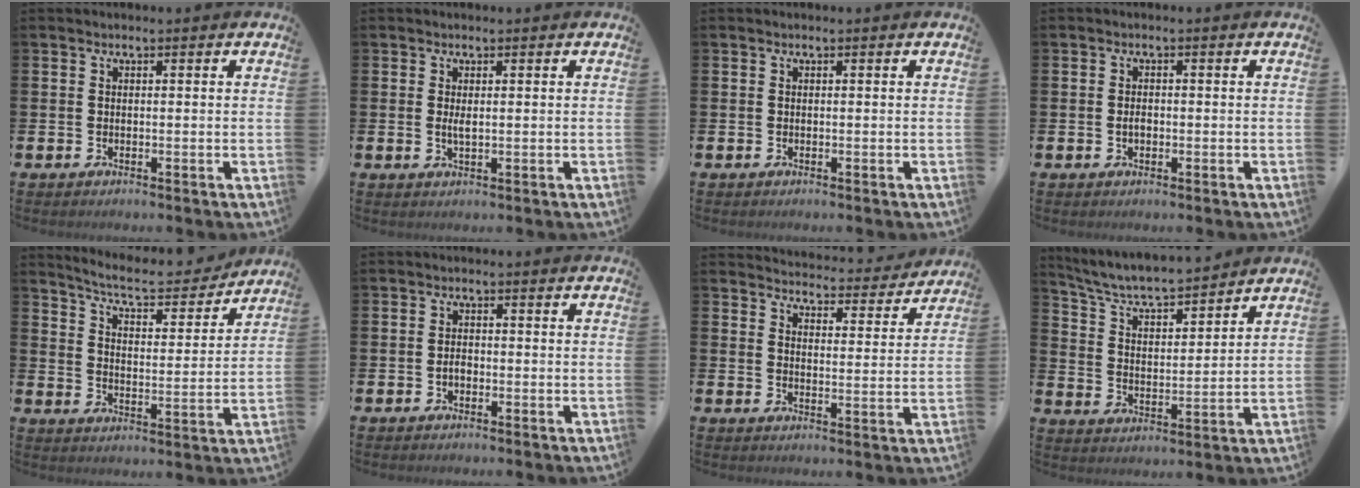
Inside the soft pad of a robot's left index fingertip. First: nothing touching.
{"total": 1.4, "force": [0.3, 0.4, 1.3], "torque": [-0.016, -0.003, 0.002]}
{"total": 0.0}
{"total": 1.4, "force": [-0.3, 0.8, 1.0], "torque": [-0.018, 0.005, -0.007]}
{"total": 7.1, "force": [6.7, 0.9, 2.1], "torque": [-0.067, -0.048, 0.112]}
{"total": 1.5, "force": [-0.6, 0.9, 1.0], "torque": [-0.017, 0.004, -0.012]}
{"total": 4.2, "force": [4.2, 0.5, 0.2], "torque": [-0.011, -0.038, 0.068]}
{"total": 6.5, "force": [6.1, 0.8, 1.9], "torque": [-0.071, -0.047, 0.104]}